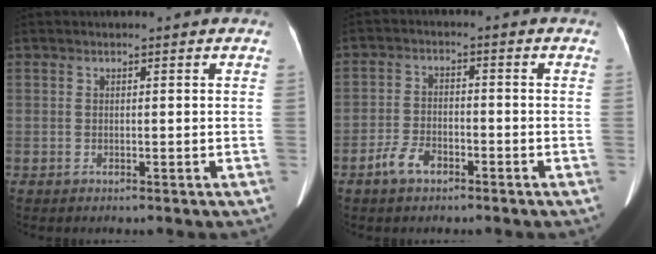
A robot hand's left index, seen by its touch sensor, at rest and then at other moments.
{"total": 4.8, "force": [-4.1, 1.9, 1.7], "torque": [-0.039, -0.001, -0.075]}